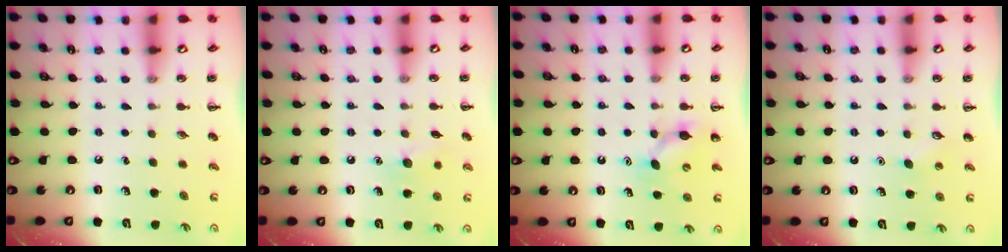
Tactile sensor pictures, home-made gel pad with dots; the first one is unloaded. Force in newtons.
{"total": 7.2, "press": 6.9, "slide": 1.9}
{"total": 7.6, "press": 7.4, "slide": 1.5}
{"total": 2.8, "press": 2.7, "slide": 0.7}